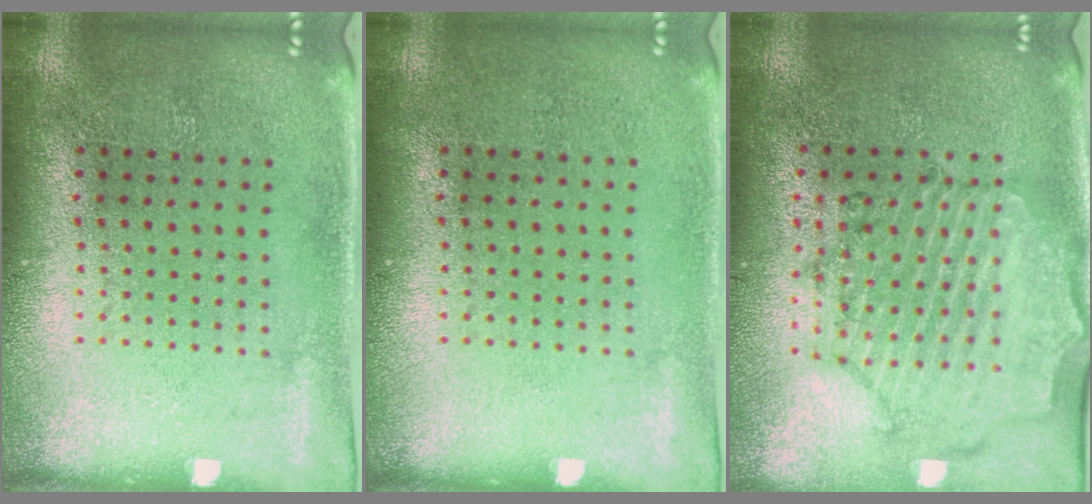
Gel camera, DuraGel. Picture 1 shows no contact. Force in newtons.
{"total": 0.0}
{"total": 1.6, "press": 1.6, "slide": 0.3}